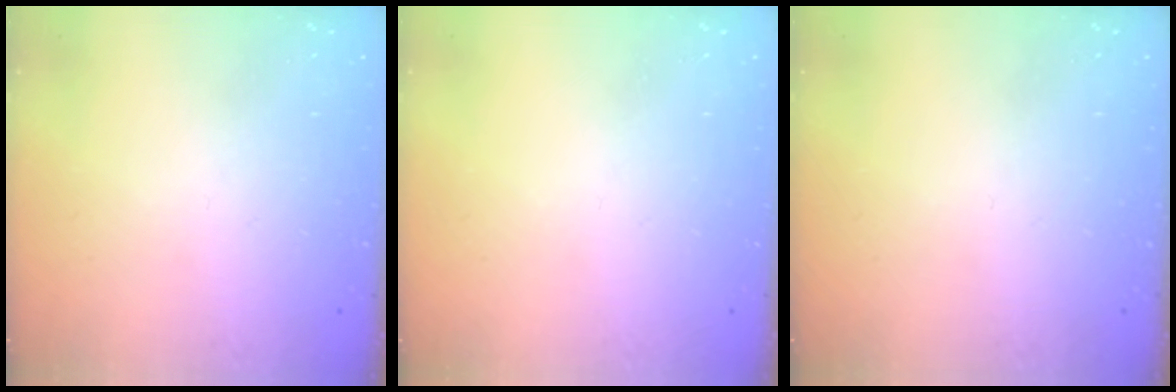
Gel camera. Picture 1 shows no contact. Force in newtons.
{"total": 0.0}
{"total": 0.0}